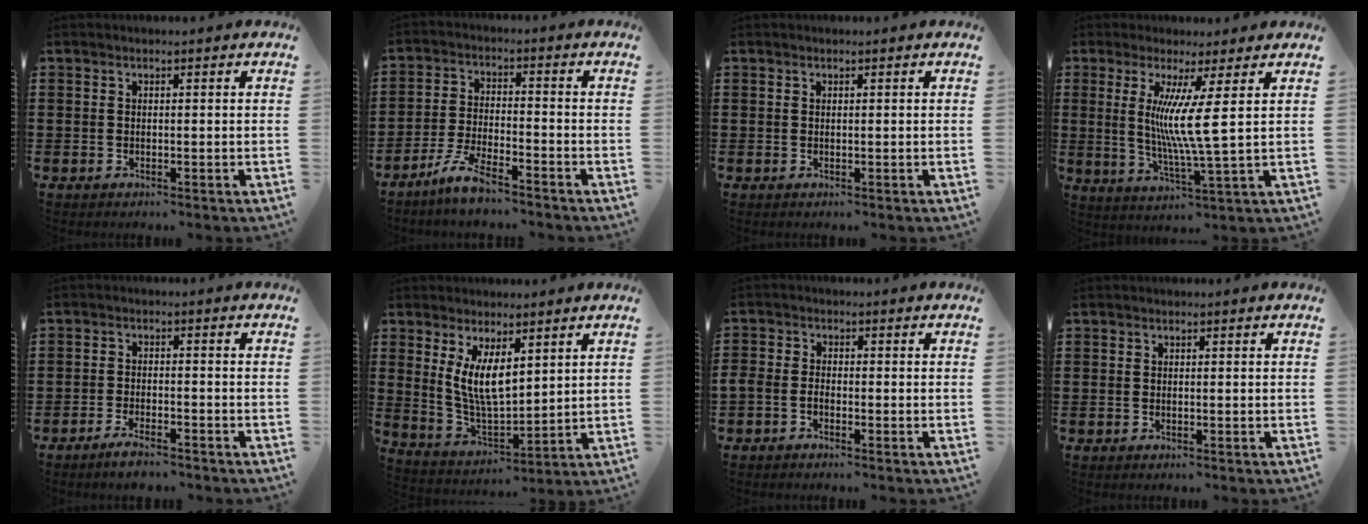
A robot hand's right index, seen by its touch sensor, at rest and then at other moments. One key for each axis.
{"total": 6.0, "fx": -5.2, "fy": 0.5, "fz": 3.0, "tx": -0.083, "ty": -0.009, "tz": -0.105}
{"total": 0.0}
{"total": 8.0, "fx": 2.1, "fy": -0.9, "fz": 7.6, "tx": -0.150, "ty": -0.010, "tz": 0.032}
{"total": 3.1, "fx": -2.9, "fy": 0.2, "fz": 1.0, "tx": -0.026, "ty": 0.001, "tz": -0.059}
{"total": 7.1, "fx": 2.9, "fy": 3.1, "fz": 5.7, "tx": -0.127, "ty": -0.007, "tz": 0.053}
{"total": 1.7, "fx": -1.5, "fy": 0.6, "fz": 0.7, "tx": -0.016, "ty": 0.001, "tz": -0.030}
{"total": 0.0}